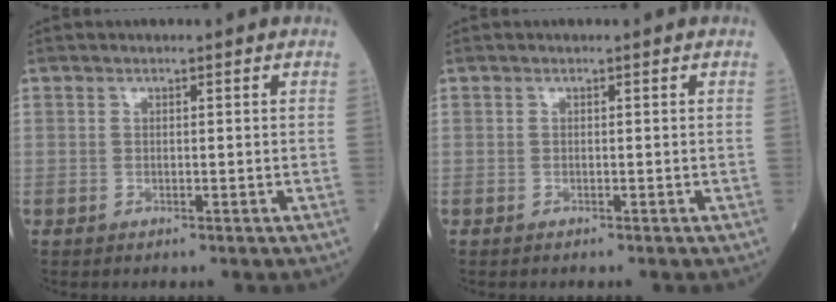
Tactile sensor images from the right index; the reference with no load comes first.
{"total": 0.0}